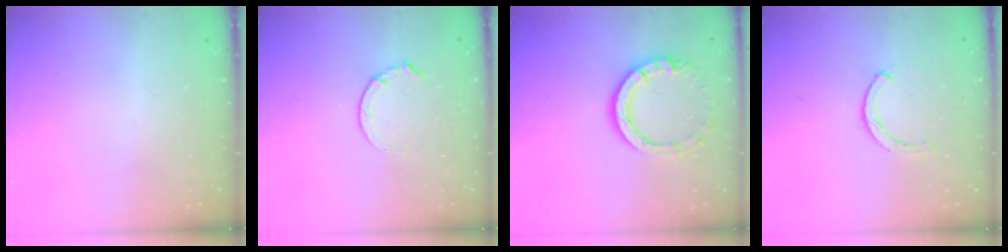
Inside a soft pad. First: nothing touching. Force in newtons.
{"total": 4.7, "press": 4.7, "slide": 0.6}
{"total": 11.3, "press": 11.2, "slide": 1.3}
{"total": 1.9, "press": 1.9, "slide": 0.3}